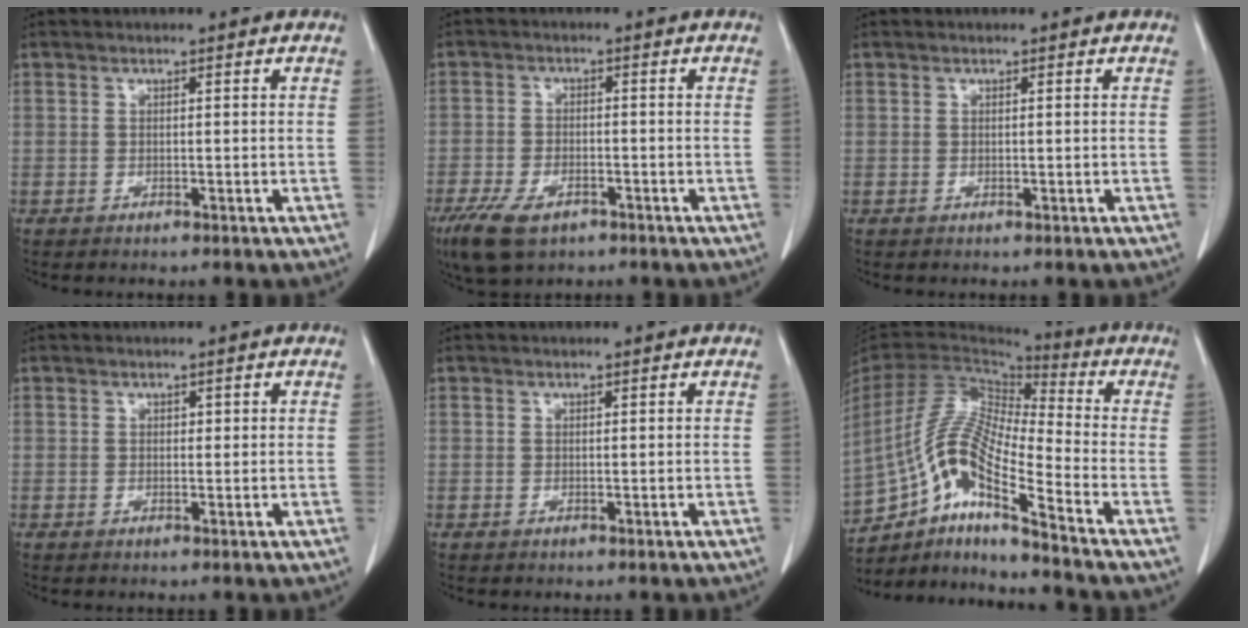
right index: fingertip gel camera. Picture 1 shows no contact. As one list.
[{"total": 7.4, "force": [-4.5, 3.6, 4.6], "torque": [-0.089, -0.010, -0.076]}, {"total": 0.0}, {"total": 1.0, "force": [0.3, 0.5, 0.8], "torque": [-0.011, 0.000, 0.007]}, {"total": 0.0}, {"total": 14.2, "force": [-8.5, 1.3, 11.3], "torque": [-0.235, 0.004, -0.157]}]